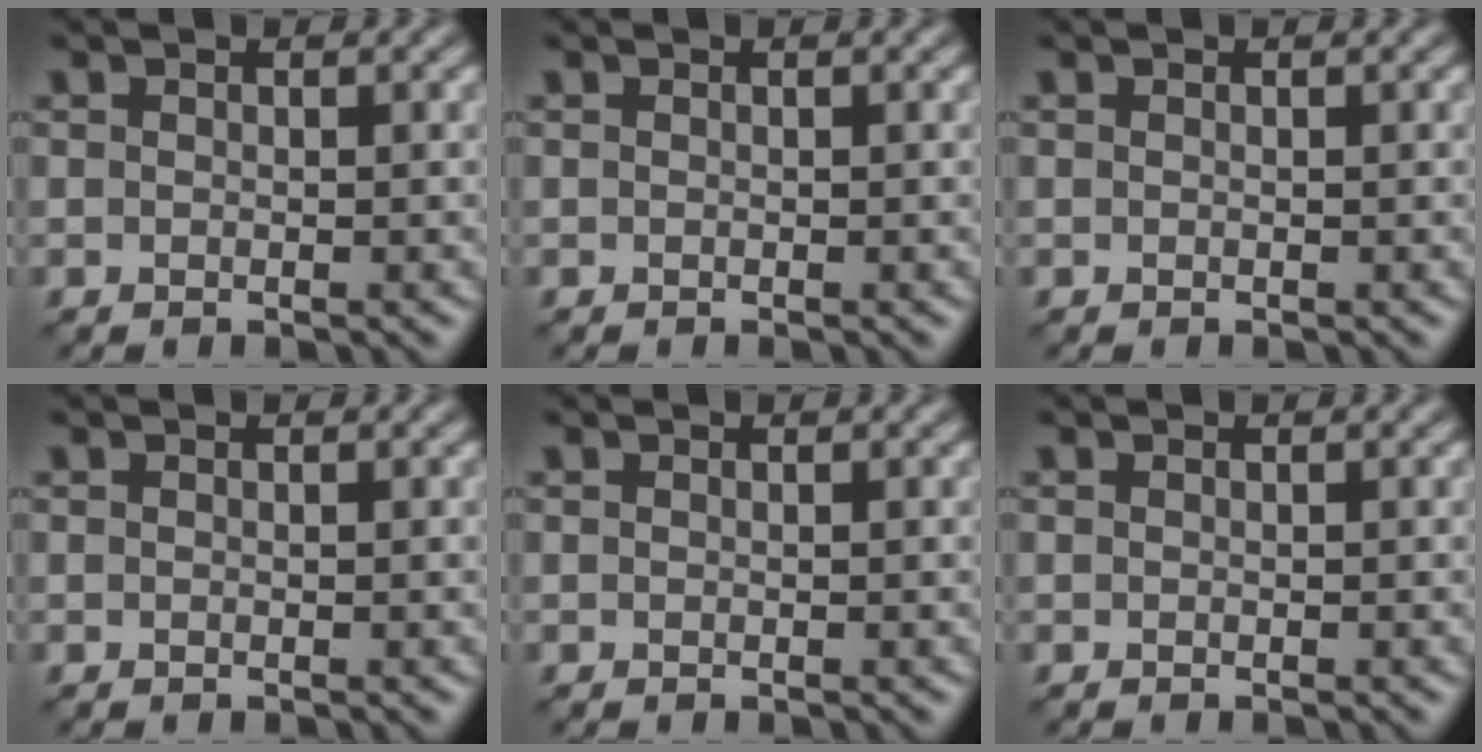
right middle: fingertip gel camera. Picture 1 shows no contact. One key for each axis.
{"total": 0.0}
{"total": 0.0}
{"total": 0.0}
{"total": 0.0}
{"total": 0.0}